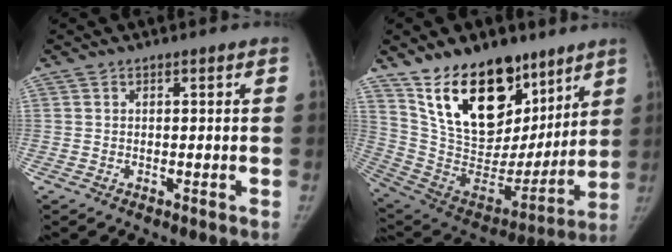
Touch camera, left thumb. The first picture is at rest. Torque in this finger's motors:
{"motor_torque": [2.86, 0.67, 1.12, -1.65, 0.50]}